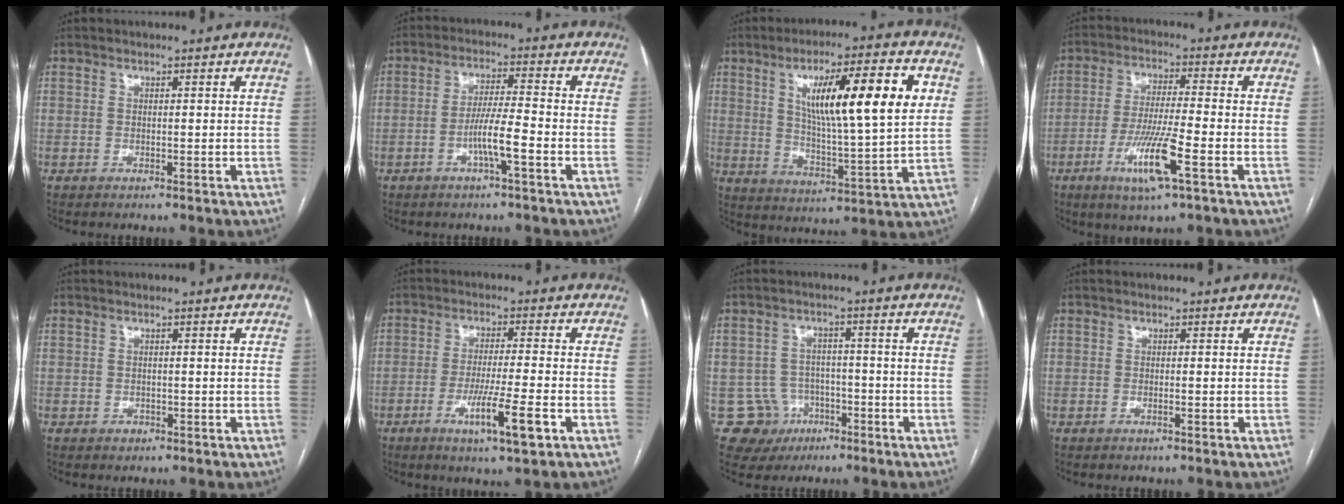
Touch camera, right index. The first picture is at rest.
{"total": 5.8, "force": [-2.4, -0.1, 5.3], "torque": [-0.101, 0.005, -0.044]}
{"total": 16.9, "force": [5.2, 1.5, 16.0], "torque": [-0.261, 0.008, 0.079]}
{"total": 9.9, "force": [-4.2, 0.2, 9.0], "torque": [-0.172, -0.015, -0.077]}
{"total": 0.7, "force": [-0.4, 0.6, 0.1], "torque": [-0.002, 0.003, -0.004]}
{"total": 8.3, "force": [-3.6, 0.0, 7.4], "torque": [-0.129, -0.017, -0.059]}
{"total": 6.8, "force": [-2.8, 6.3, 0.0], "torque": [0.007, 0.013, -0.035]}
{"total": 0.5, "force": [-0.2, 0.0, 0.5], "torque": [-0.010, 0.000, -0.003]}